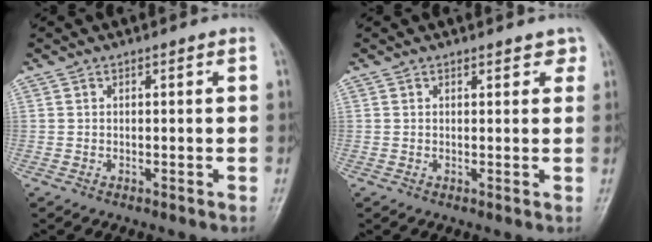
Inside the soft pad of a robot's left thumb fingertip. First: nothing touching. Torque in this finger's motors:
{"motor_torque": [-0.06, 0.00, -0.03, -0.14, 0.04]}